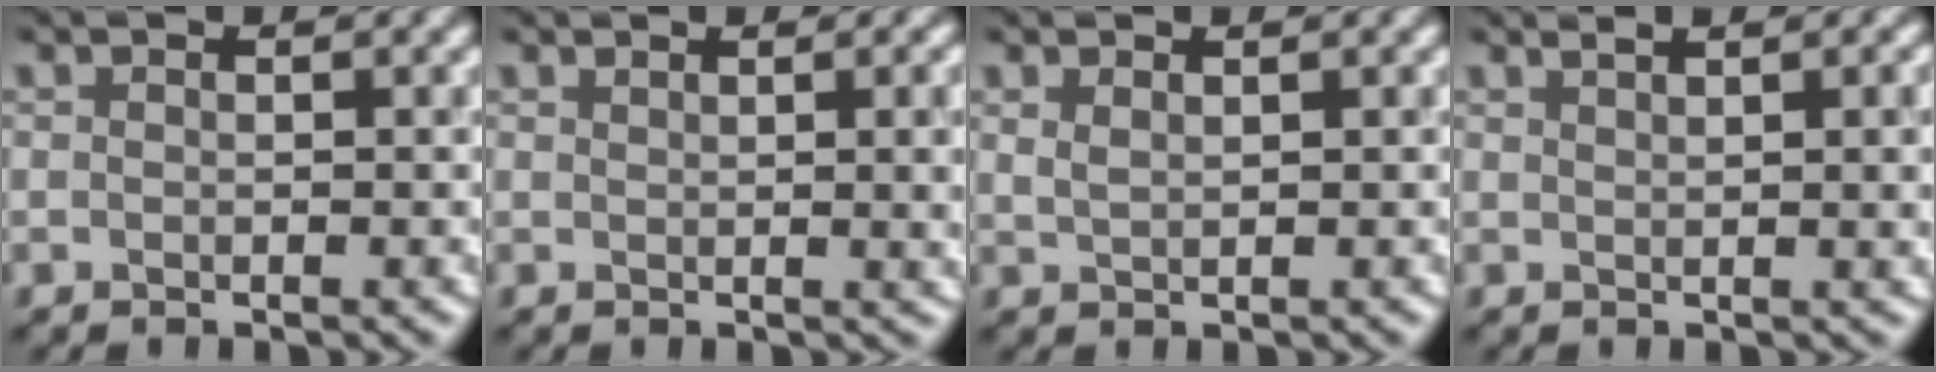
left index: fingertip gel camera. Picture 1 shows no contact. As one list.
[{"total": 4.2, "force": [0.9, 1.6, 3.8], "torque": [-0.022, 0.016, 0.015]}, {"total": 0.8, "force": [0.7, 0.2, 0.3], "torque": [-0.004, 0.005, 0.015]}, {"total": 5.3, "force": [2.0, 2.0, 4.5], "torque": [-0.025, 0.030, 0.008]}]